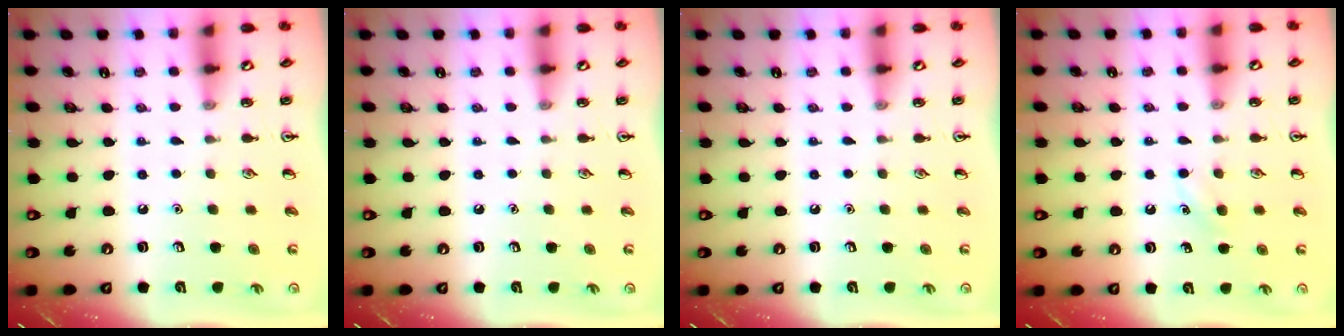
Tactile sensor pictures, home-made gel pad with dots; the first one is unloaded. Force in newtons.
{"total": 0.0}
{"total": 0.0}
{"total": 4.3, "press": 4.1, "slide": 1.4}